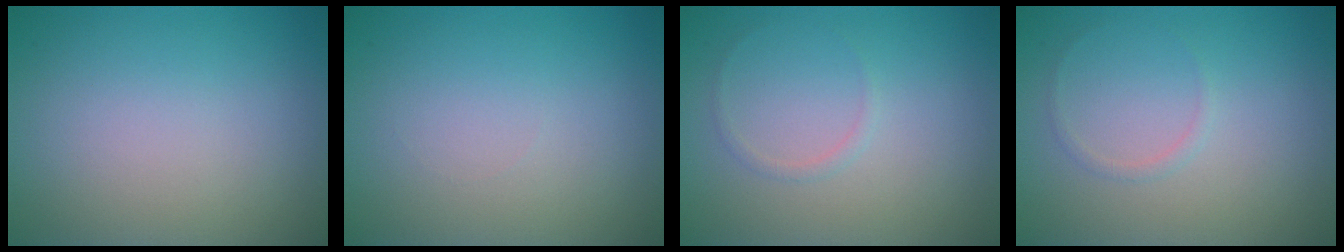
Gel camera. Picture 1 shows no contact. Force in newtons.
{"total": 0.0}
{"total": 0.5, "press": 0.5, "slide": 0.1}
{"total": 0.5, "press": 0.5, "slide": 0.1}